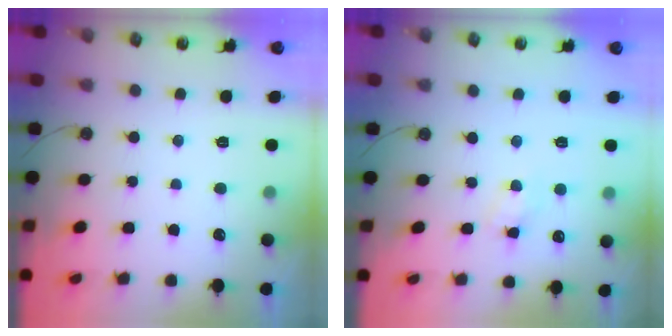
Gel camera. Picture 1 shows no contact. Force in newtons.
{"total": 4.3, "press": 4.3, "slide": 0.6}